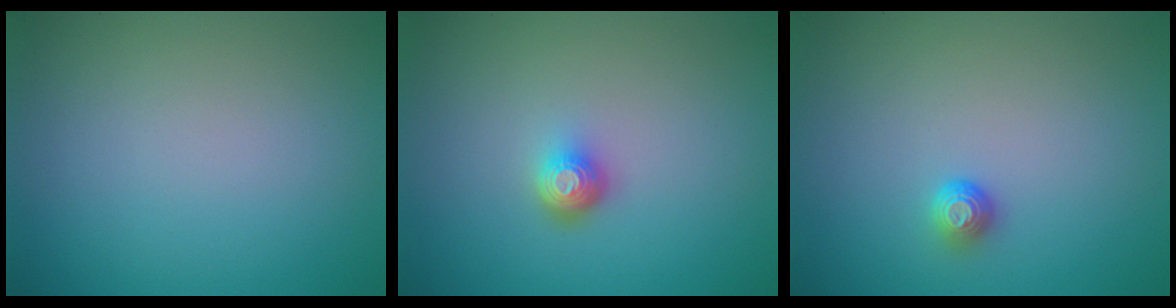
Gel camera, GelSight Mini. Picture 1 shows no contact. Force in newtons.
{"total": 1.9, "press": 1.4, "slide": 1.3}
{"total": 1.2, "press": 1.0, "slide": 0.6}